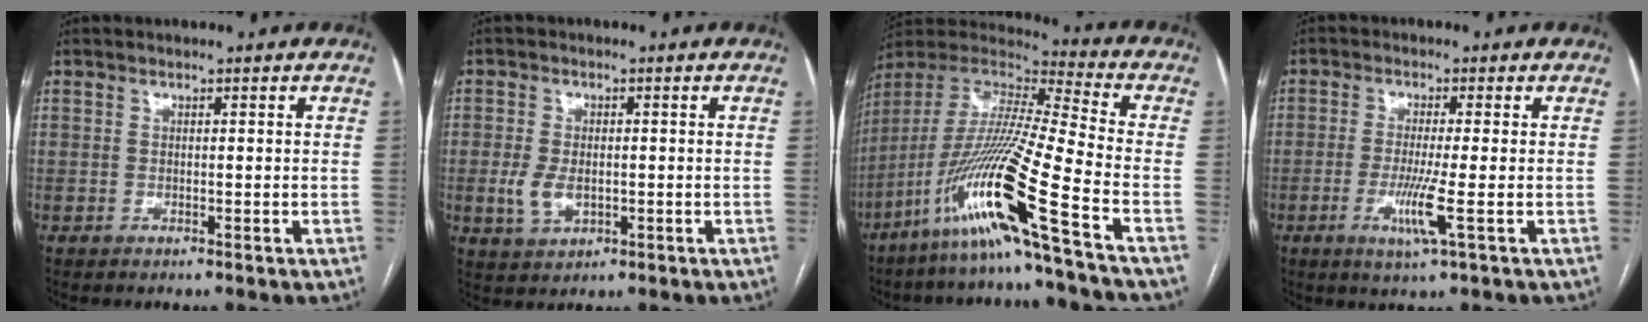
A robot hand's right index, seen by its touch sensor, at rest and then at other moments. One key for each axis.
{"total": 4.6, "fx": -0.7, "fy": 2.7, "fz": 3.6, "tx": -0.079, "ty": -0.002, "tz": -0.007}
{"total": 20.7, "fx": -10.7, "fy": -1.8, "fz": 17.6, "tx": -0.387, "ty": -0.035, "tz": -0.211}
{"total": 5.4, "fx": -1.7, "fy": -0.6, "fz": 5.1, "tx": -0.107, "ty": -0.017, "tz": -0.034}